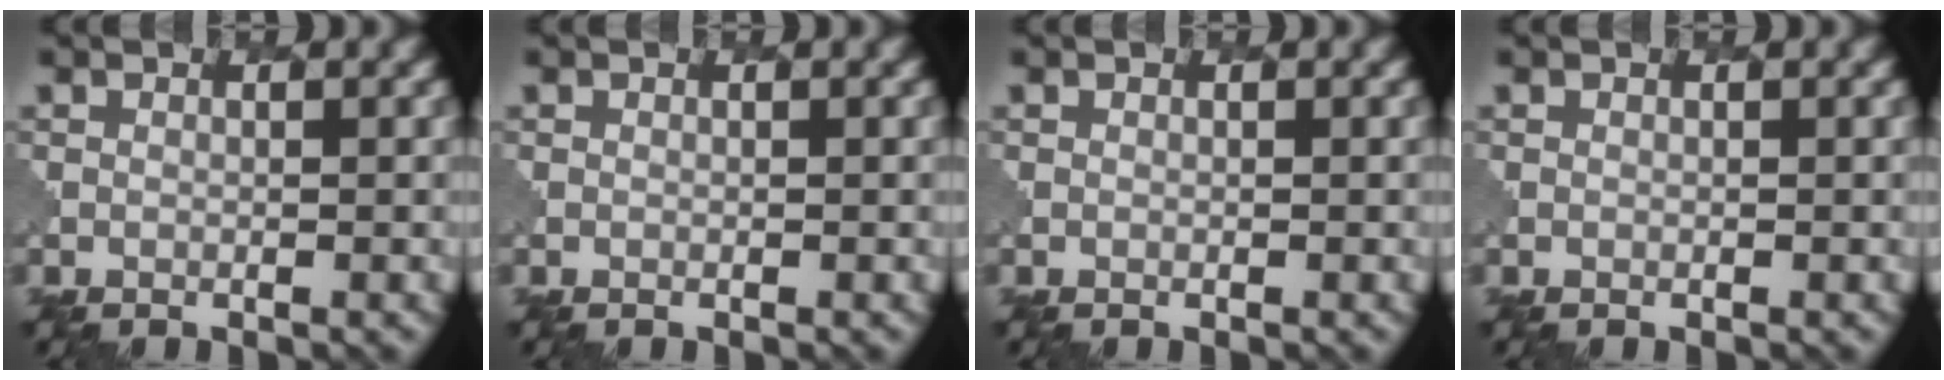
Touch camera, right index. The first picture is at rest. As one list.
[{"total": 0.0}, {"total": 0.0}, {"total": 0.0}]